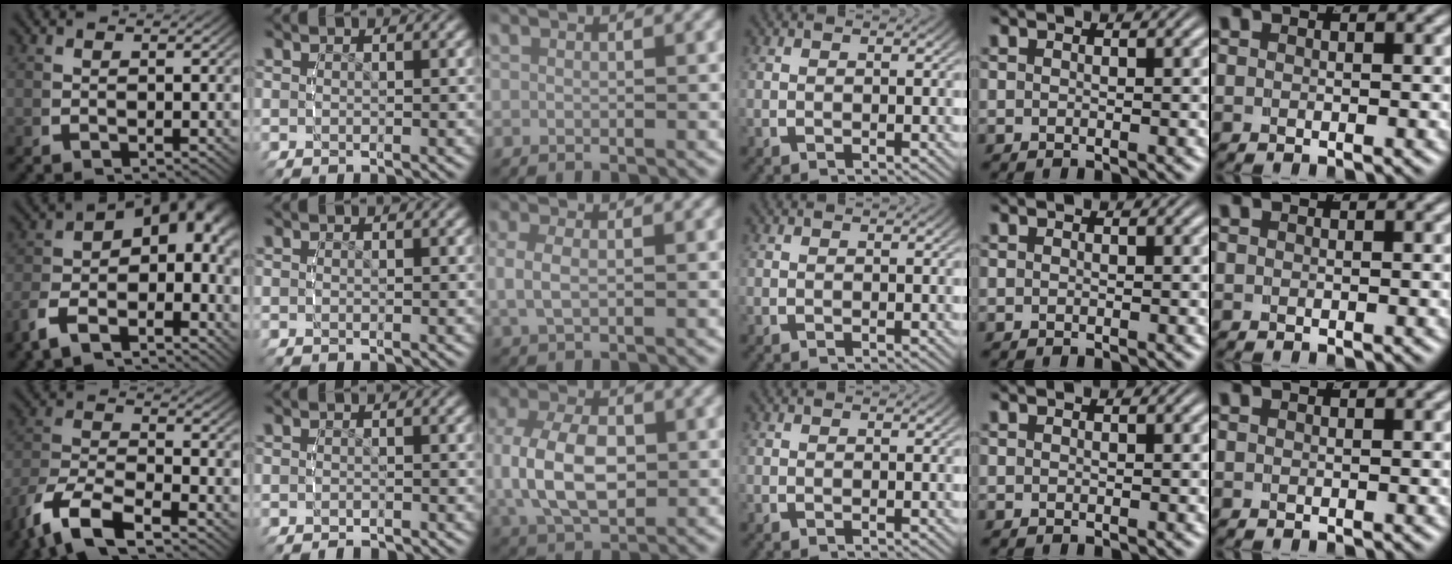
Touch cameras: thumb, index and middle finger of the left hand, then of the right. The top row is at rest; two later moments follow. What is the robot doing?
{"motion": "lift_and_place", "object": "bandage"}